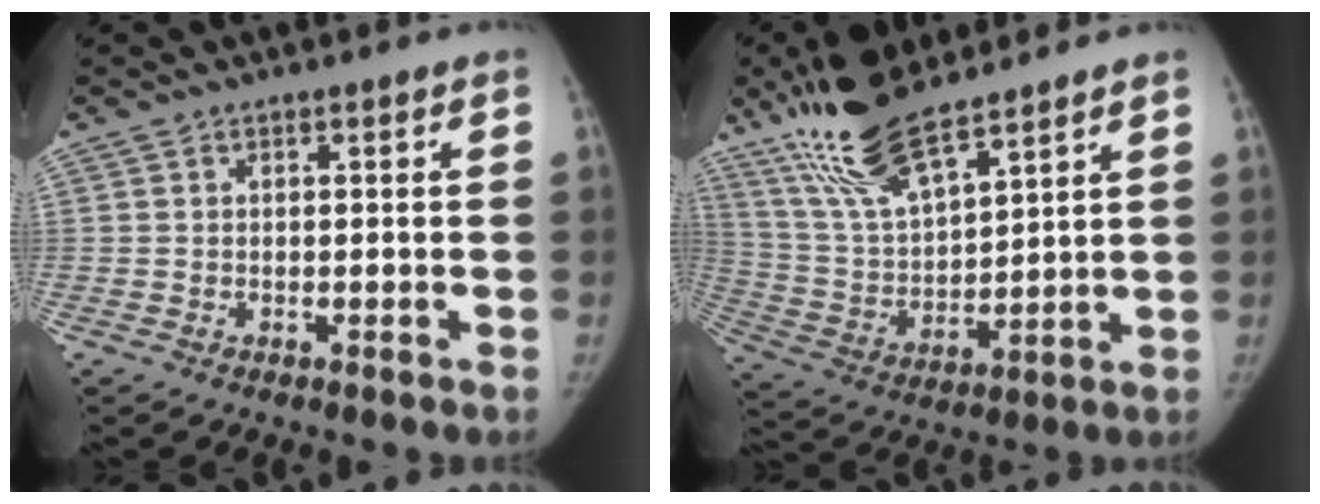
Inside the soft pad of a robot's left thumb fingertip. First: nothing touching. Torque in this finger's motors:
{"motor_torque": [1.07, 1.06, 1.48, -1.30, 0.24]}